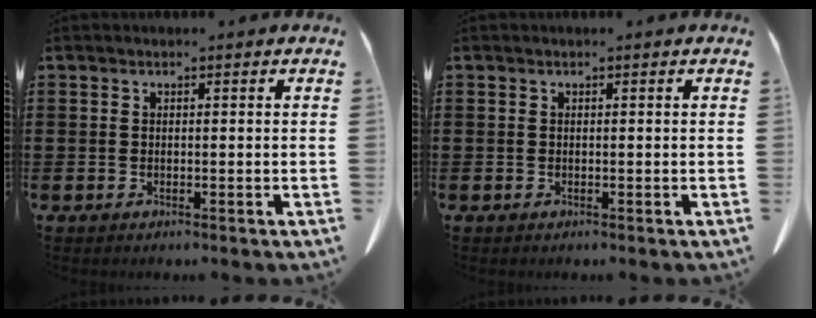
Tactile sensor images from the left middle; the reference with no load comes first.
{"total": 0.0}